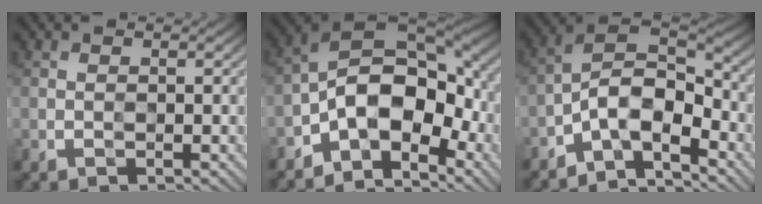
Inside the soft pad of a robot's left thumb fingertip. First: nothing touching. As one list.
[{"total": 12.0, "force": [-4.6, 7.0, 8.6], "torque": [-0.145, -0.001, -0.091]}, {"total": 8.1, "force": [-5.1, 3.3, 5.3], "torque": [-0.086, 0.014, -0.110]}]